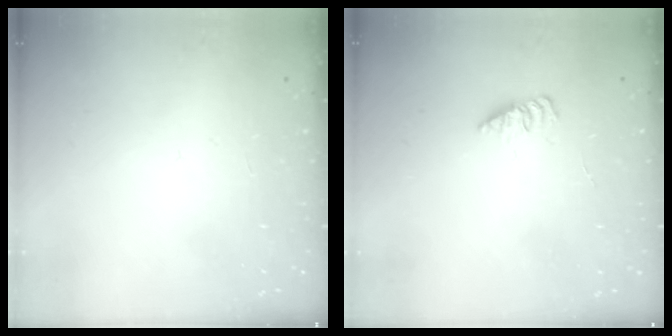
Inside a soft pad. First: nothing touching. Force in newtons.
{"total": 2.0, "press": 2.0, "slide": 0.4}